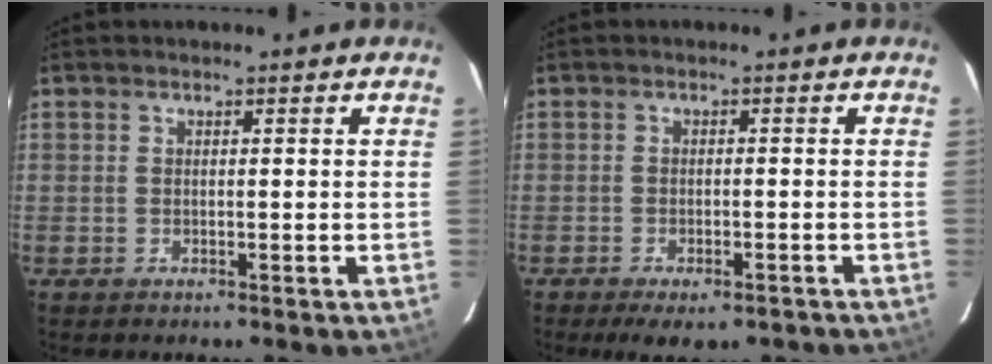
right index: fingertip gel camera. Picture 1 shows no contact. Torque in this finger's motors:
{"motor_torque": [0.88, -0.83, 0.36, 0.08]}